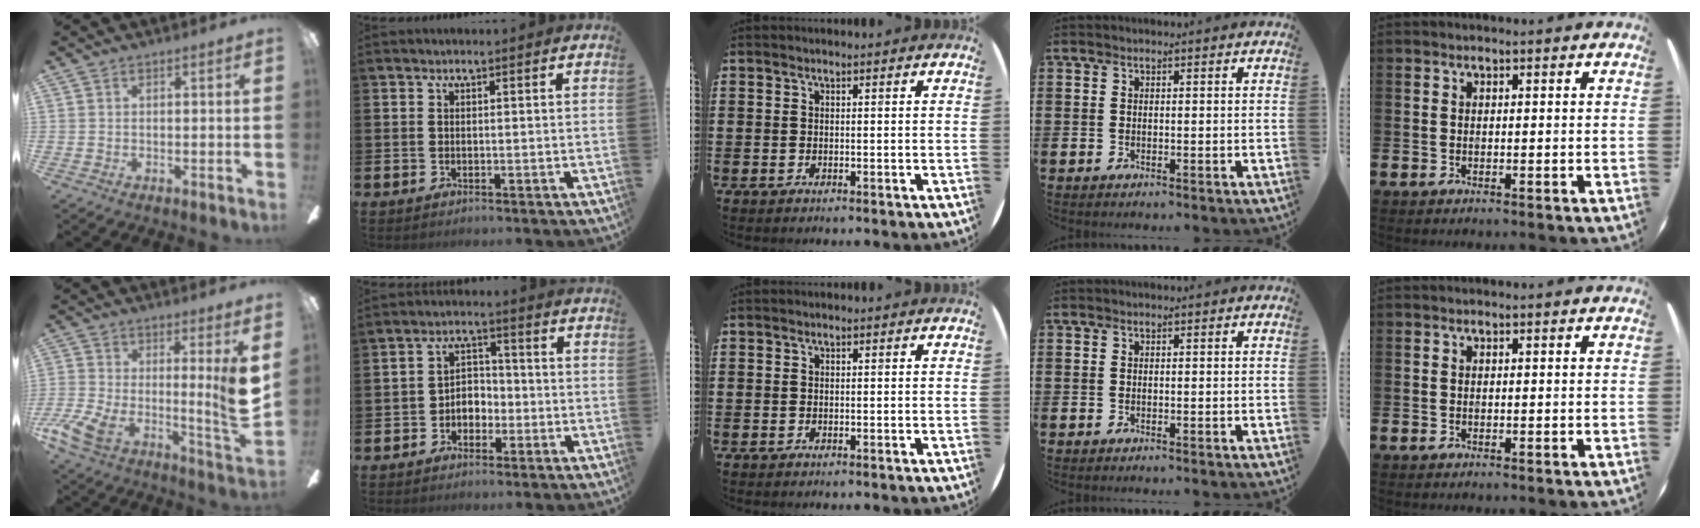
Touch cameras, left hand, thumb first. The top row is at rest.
{"thumb": {"total": 15.4, "force": [0.5, 5.0, 14.6], "torque": [-0.250, -0.031, 0.011]}, "index": {"total": 3.2, "force": [-1.5, 2.6, 1.2], "torque": [-0.029, 0.007, -0.036]}}